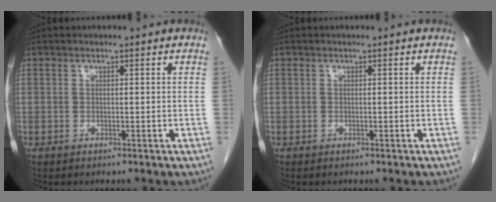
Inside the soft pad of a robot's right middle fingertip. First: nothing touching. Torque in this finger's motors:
{"motor_torque": [0.03, -0.02, -0.01, 0.00]}